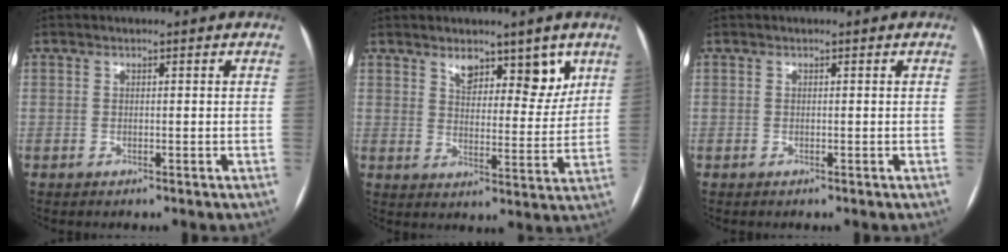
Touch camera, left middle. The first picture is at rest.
{"total": 8.2, "force": [5.6, 3.7, 4.8], "torque": [-0.046, -0.007, 0.086]}
{"total": 0.0}